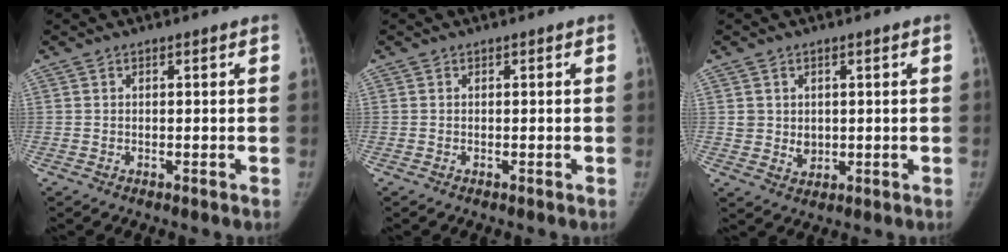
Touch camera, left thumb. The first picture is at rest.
{"total": 0.0}
{"total": 3.3, "force": [0.5, 3.1, 1.2], "torque": [-0.009, -0.008, 0.019]}